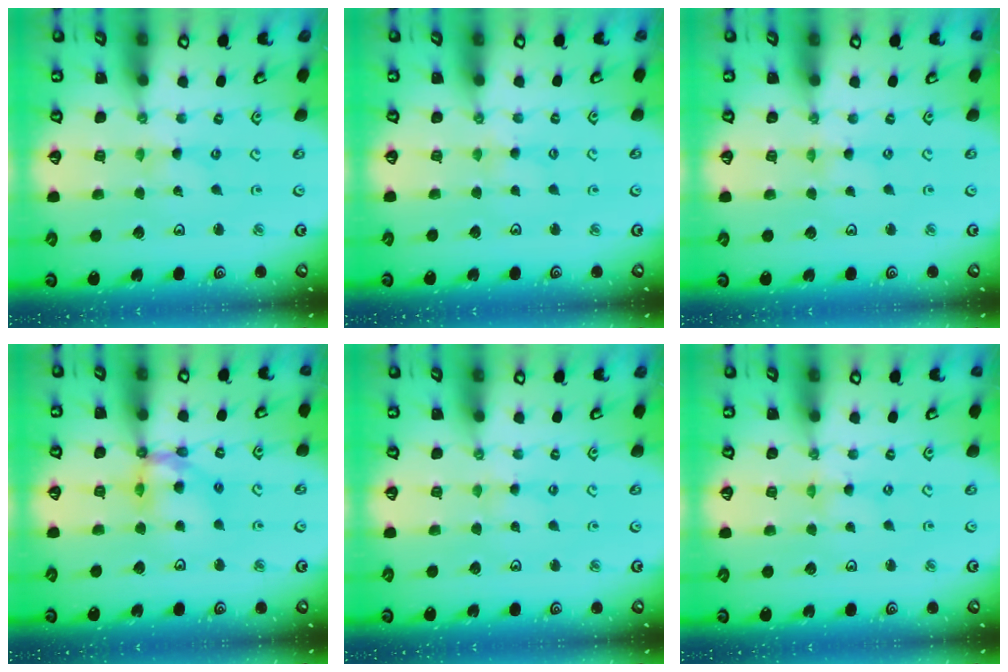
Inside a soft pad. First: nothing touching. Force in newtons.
{"total": 1.7, "press": 1.7, "slide": 0.4}
{"total": 0.0}
{"total": 11.5, "press": 11.5, "slide": 1.1}
{"total": 1.7, "press": 1.7, "slide": 0.3}
{"total": 0.0}